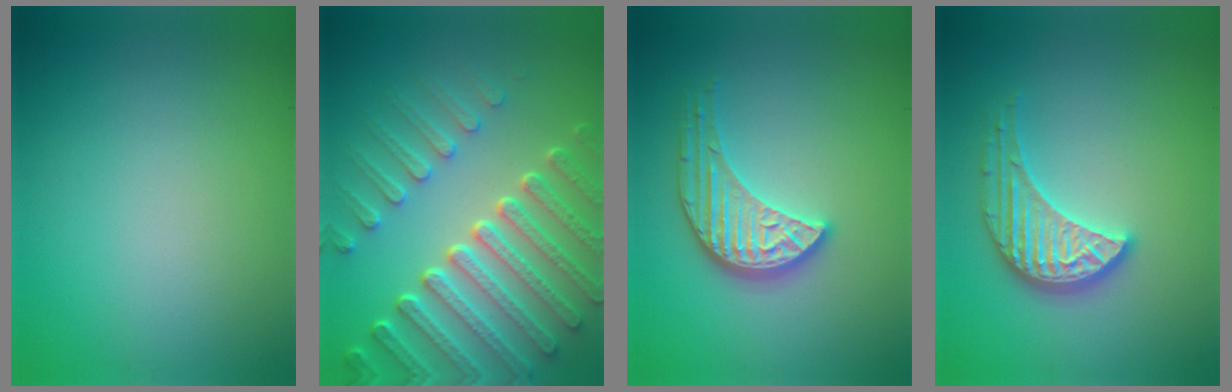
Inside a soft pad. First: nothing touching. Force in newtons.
{"total": 8.1, "press": 6.0, "slide": 5.4}
{"total": 3.8, "press": 3.5, "slide": 1.6}
{"total": 3.7, "press": 3.3, "slide": 1.7}